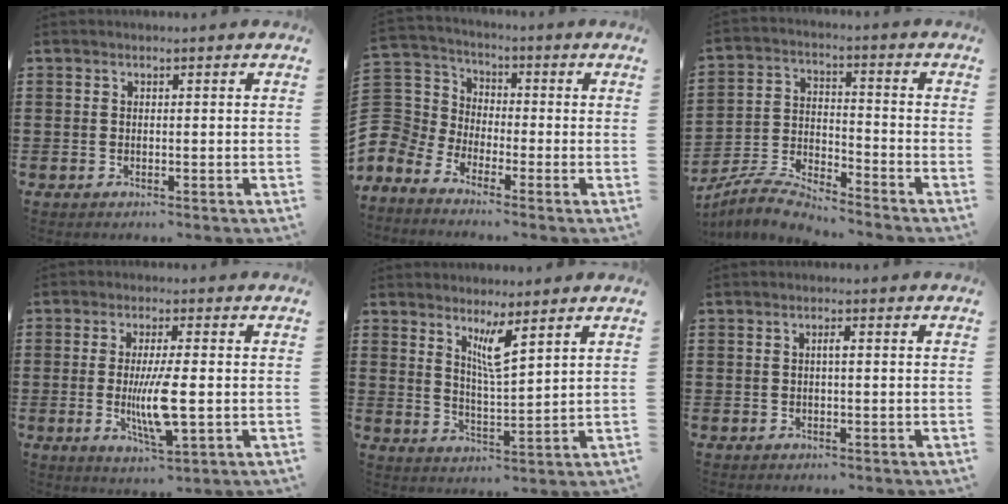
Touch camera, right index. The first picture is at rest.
{"total": 5.0, "force": [-2.9, 4.0, 0.2], "torque": [-0.057, -0.005, -0.069]}
{"total": 5.6, "force": [-5.5, 0.5, 1.2], "torque": [-0.042, -0.001, -0.113]}
{"total": 8.0, "force": [-1.0, 1.5, 7.7], "torque": [-0.160, -0.018, -0.022]}
{"total": 5.1, "force": [3.3, 0.5, 3.8], "torque": [-0.076, -0.006, 0.056]}
{"total": 1.0, "force": [-0.1, 0.1, 1.0], "torque": [-0.018, -0.001, -0.002]}